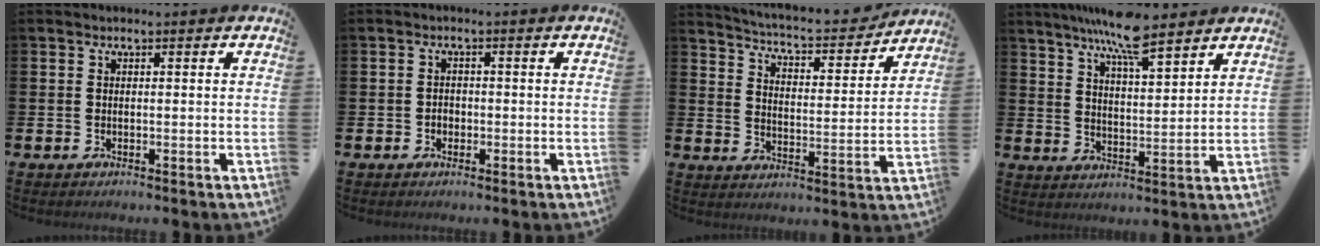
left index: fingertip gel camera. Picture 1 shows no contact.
{"total": 1.3, "force": [-0.4, 1.1, 0.6], "torque": [-0.002, 0.000, -0.012]}
{"total": 5.4, "force": [5.3, 0.7, 1.2], "torque": [-0.051, -0.045, 0.084]}
{"total": 8.0, "force": [7.3, 0.9, 3.2], "torque": [-0.078, -0.033, 0.130]}